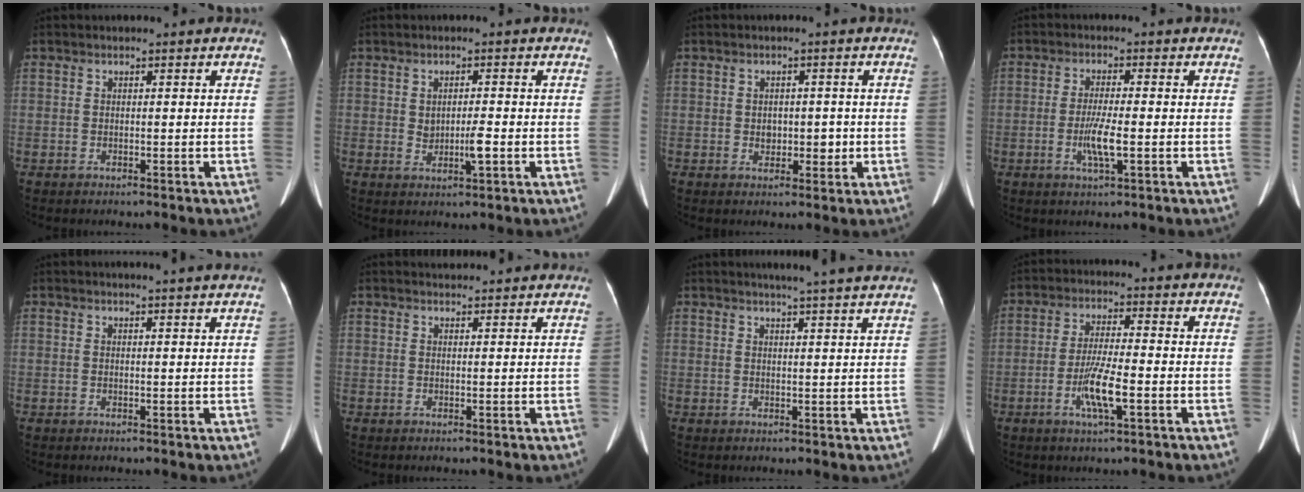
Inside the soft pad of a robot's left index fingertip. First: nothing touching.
{"total": 3.0, "force": [-0.4, 0.8, 2.8], "torque": [-0.052, -0.003, -0.001]}
{"total": 3.0, "force": [-0.3, 2.2, 2.0], "torque": [-0.027, 0.006, 0.003]}
{"total": 4.6, "force": [-1.2, 0.3, 4.4], "torque": [-0.091, -0.008, -0.021]}
{"total": 4.6, "force": [4.1, -0.6, 1.9], "torque": [-0.025, 0.008, 0.040]}
{"total": 3.4, "force": [3.3, 0.4, 0.4], "torque": [-0.012, 0.023, 0.043]}
{"total": 9.4, "force": [8.3, -0.8, 4.5], "torque": [-0.059, 0.009, 0.085]}
{"total": 6.5, "force": [-2.3, 0.5, 6.0], "torque": [-0.122, -0.008, -0.042]}